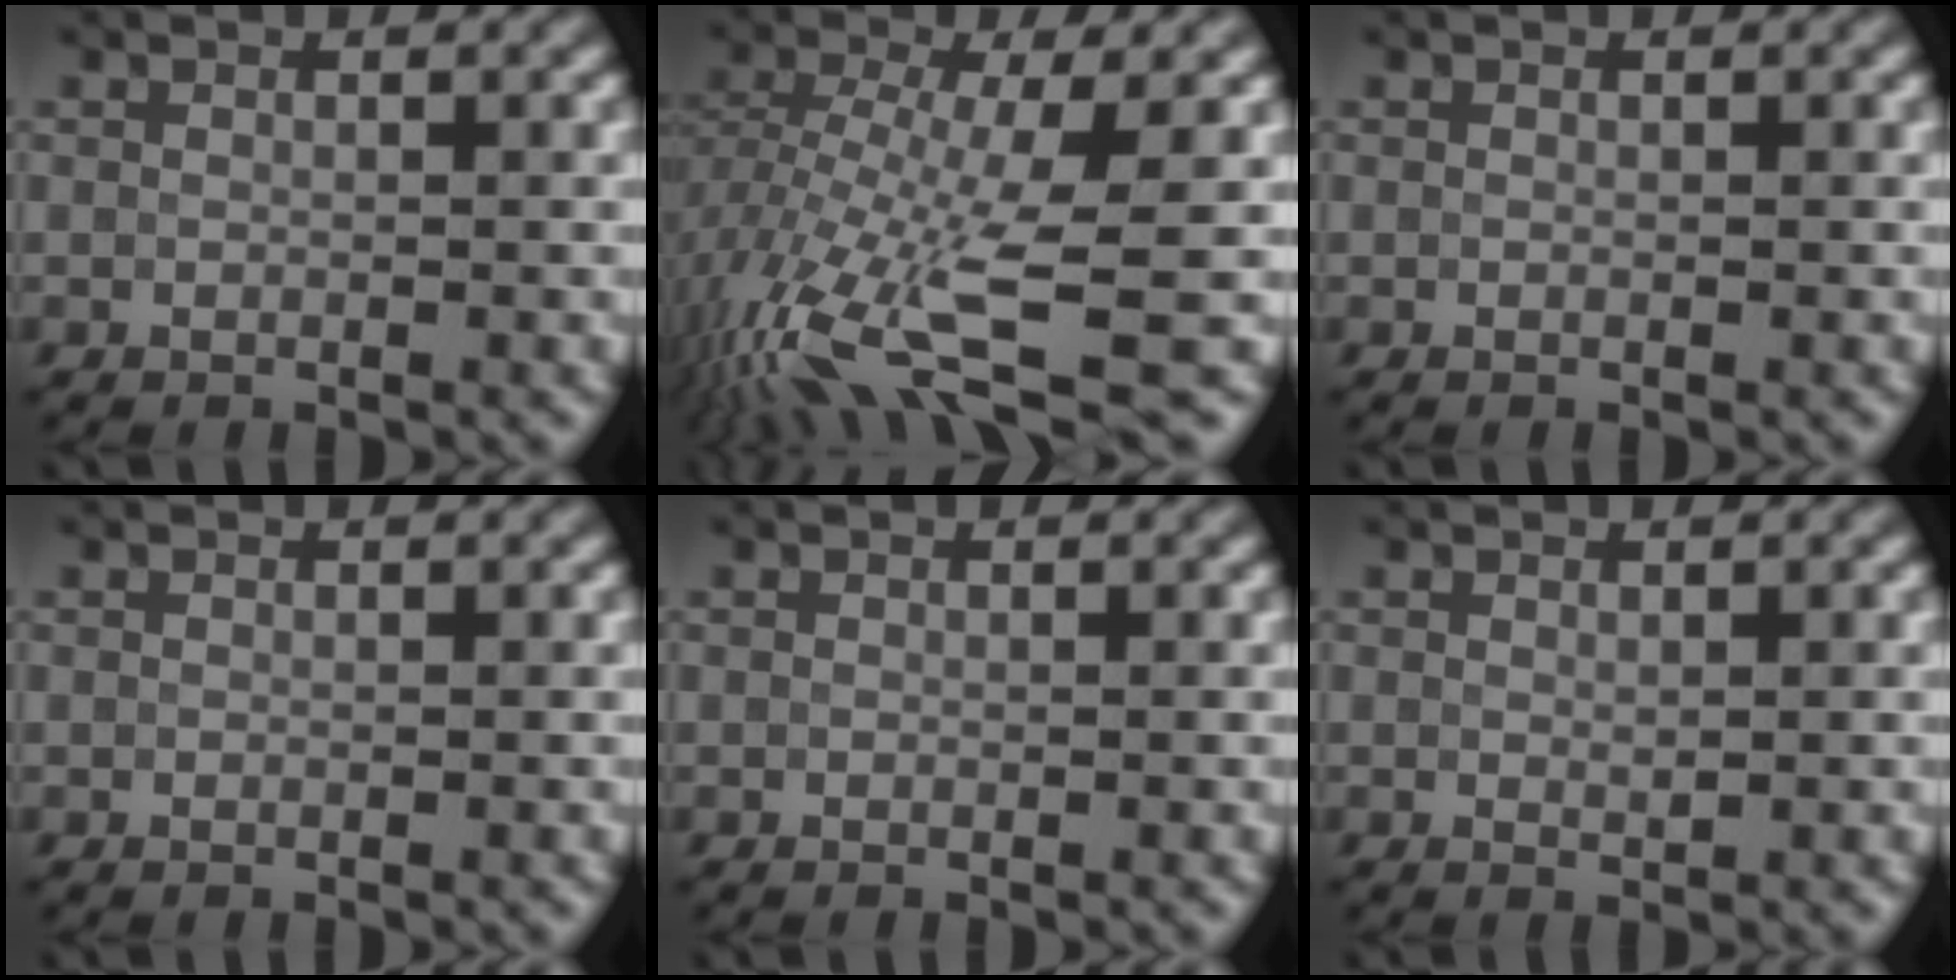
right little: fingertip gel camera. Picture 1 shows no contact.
{"total": 11.5, "force": [-4.4, 3.8, 10.0], "torque": [-0.213, -0.023, -0.078]}
{"total": 0.0}
{"total": 0.0}
{"total": 0.0}
{"total": 0.6, "force": [0.1, 0.3, 0.5], "torque": [-0.006, -0.002, 0.003]}